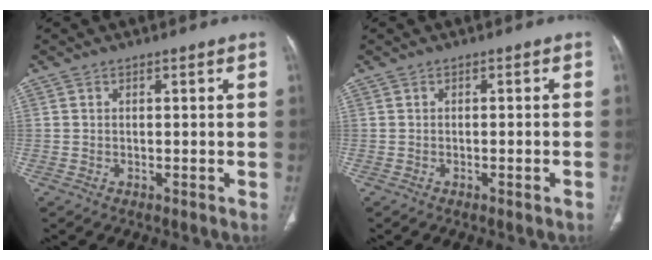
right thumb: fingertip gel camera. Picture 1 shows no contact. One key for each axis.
{"total": 1.6, "fx": -0.7, "fy": 0.1, "fz": 1.4, "tx": -0.029, "ty": 0.006, "tz": -0.007}